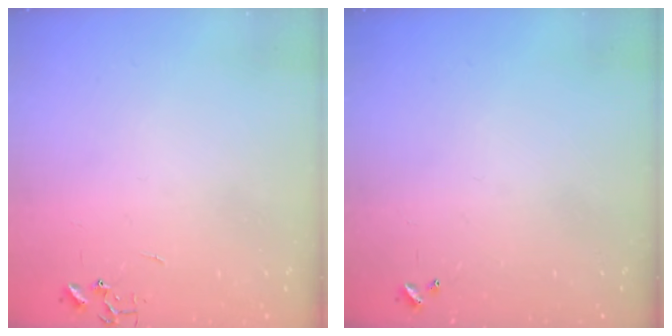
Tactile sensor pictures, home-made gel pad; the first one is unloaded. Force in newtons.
{"total": 0.0}